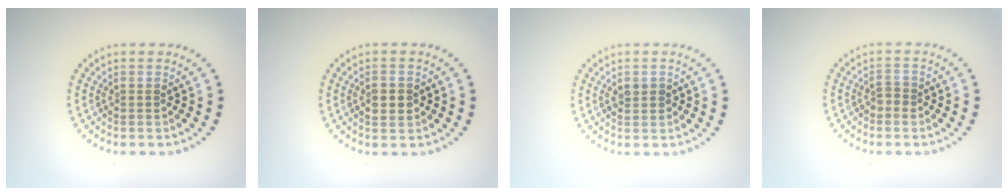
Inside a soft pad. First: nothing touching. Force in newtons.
{"total": 2.4, "press": 2.4, "slide": 0.1}
{"total": 1.5, "press": 1.5, "slide": 0.2}
{"total": 1.2, "press": 1.1, "slide": 0.5}